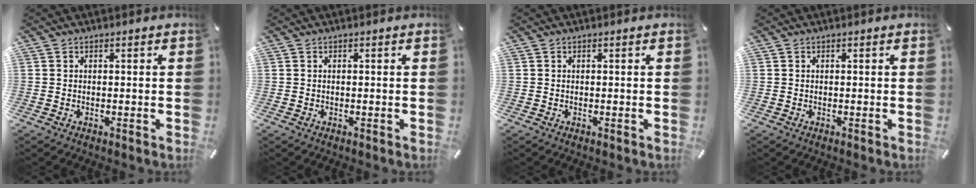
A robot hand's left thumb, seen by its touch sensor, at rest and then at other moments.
{"total": 0.0}
{"total": 0.0}
{"total": 0.0}